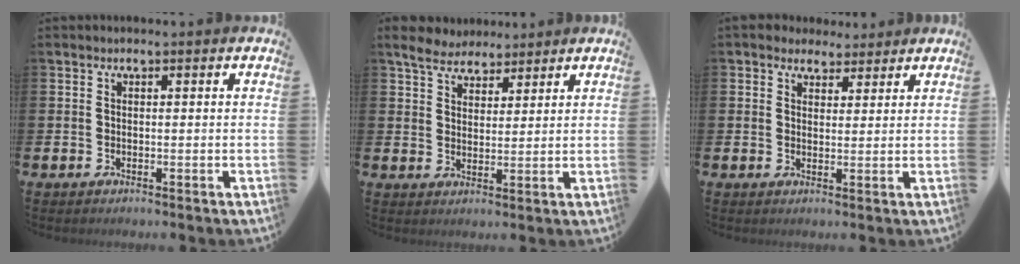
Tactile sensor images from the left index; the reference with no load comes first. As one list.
[{"total": 5.0, "force": [4.5, 1.8, 0.7], "torque": [-0.028, -0.016, 0.082]}, {"total": 2.1, "force": [1.9, 0.8, 0.0], "torque": [0.008, -0.006, 0.034]}]